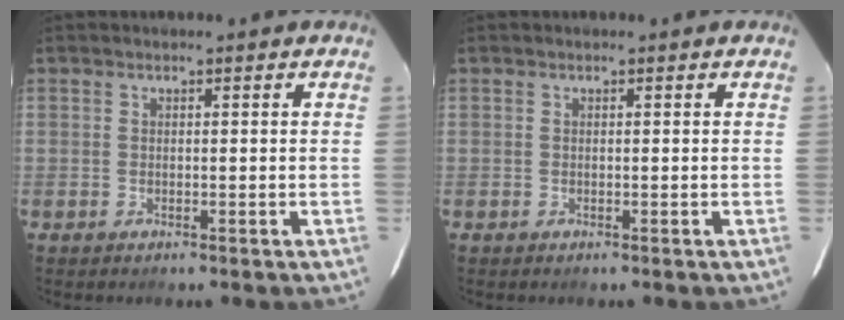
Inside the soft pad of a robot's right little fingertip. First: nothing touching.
{"total": 0.0}